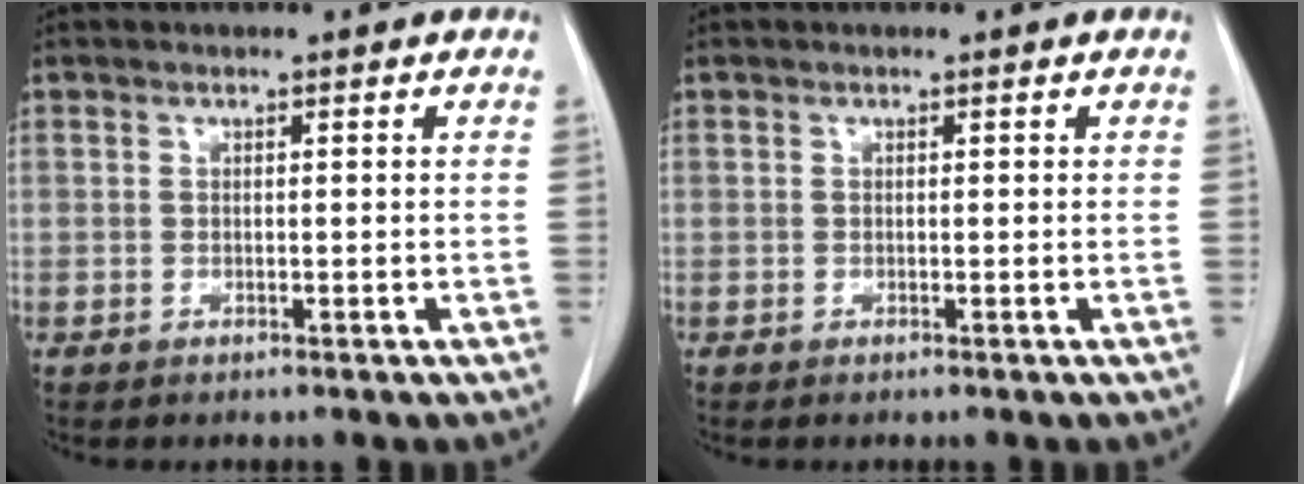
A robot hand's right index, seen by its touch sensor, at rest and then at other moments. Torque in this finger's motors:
{"motor_torque": [-0.02, -0.02, 0.01, 0.02]}